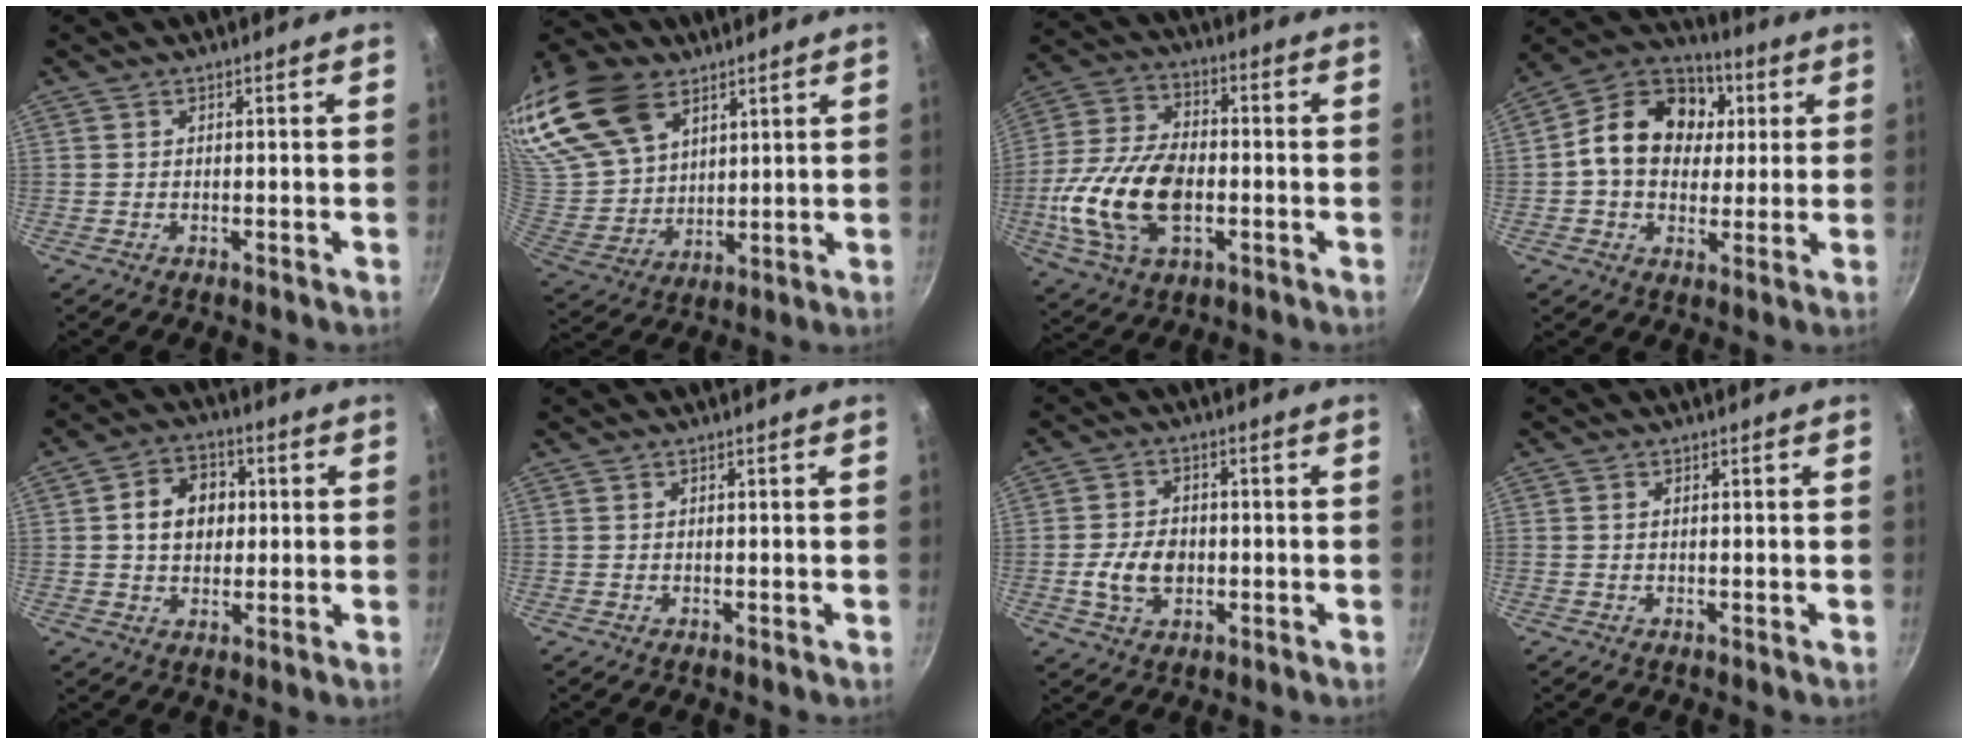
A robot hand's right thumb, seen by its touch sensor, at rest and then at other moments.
{"total": 23.9, "force": [12.8, 15.5, 12.9], "torque": [-0.269, -0.019, 0.255]}
{"total": 18.1, "force": [-3.4, 10.8, 14.1], "torque": [-0.269, 0.022, -0.065]}
{"total": 16.8, "force": [2.9, 13.1, 10.1], "torque": [-0.146, 0.016, 0.030]}
{"total": 9.0, "force": [1.2, 7.0, 5.4], "torque": [-0.062, 0.011, 0.011]}
{"total": 0.0}
{"total": 7.5, "force": [-1.3, 5.3, 5.1], "torque": [-0.080, 0.011, -0.023]}
{"total": 0.6, "force": [0.1, 0.4, 0.4], "torque": [-0.007, 0.003, 0.001]}